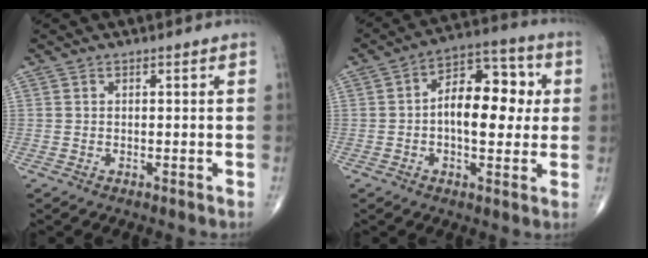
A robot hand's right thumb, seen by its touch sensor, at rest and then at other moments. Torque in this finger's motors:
{"motor_torque": [-0.06, 0.61, 0.94, 0.11, 0.18]}